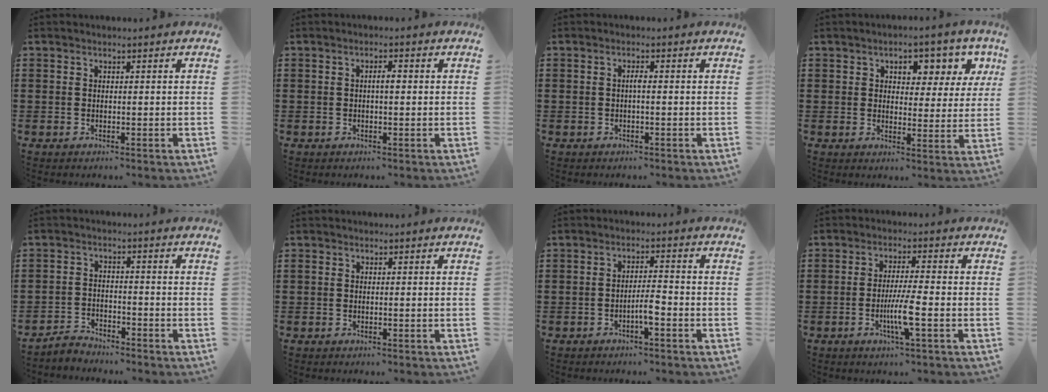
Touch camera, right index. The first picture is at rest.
{"total": 1.7, "force": [0.0, 0.4, 1.6], "torque": [-0.030, 0.002, -0.001]}
{"total": 1.5, "force": [-0.2, 0.1, 1.4], "torque": [-0.029, -0.001, -0.005]}
{"total": 5.1, "force": [3.1, 2.9, 2.7], "torque": [-0.047, -0.007, 0.047]}
{"total": 2.7, "force": [-2.7, 0.5, 0.0], "torque": [-0.008, 0.004, -0.057]}
{"total": 0.0}
{"total": 3.4, "force": [-1.6, 0.4, 2.9], "torque": [-0.060, -0.001, -0.031]}
{"total": 5.6, "force": [-1.8, 0.0, 5.3], "torque": [-0.103, -0.016, -0.034]}